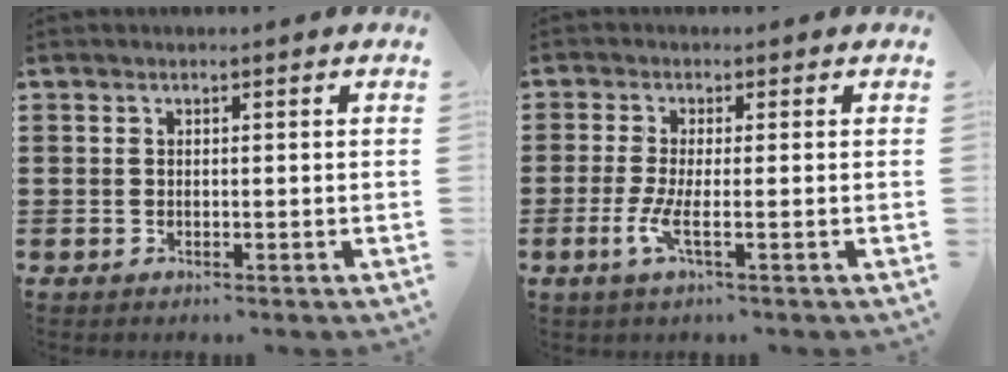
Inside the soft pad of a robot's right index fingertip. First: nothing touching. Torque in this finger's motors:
{"motor_torque": [-0.20, 0.97, 0.03, 0.07]}